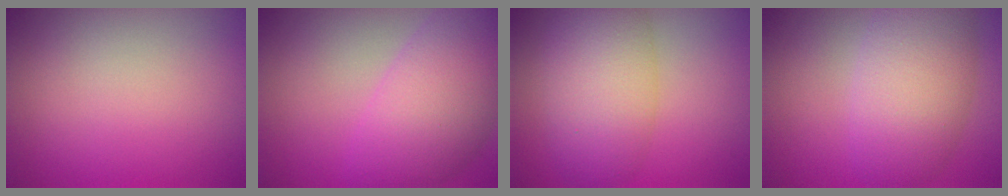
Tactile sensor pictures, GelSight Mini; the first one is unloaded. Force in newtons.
{"total": 8.1, "press": 8.1, "slide": 0.3}
{"total": 6.7, "press": 6.6, "slide": 0.6}
{"total": 7.7, "press": 7.7, "slide": 0.1}